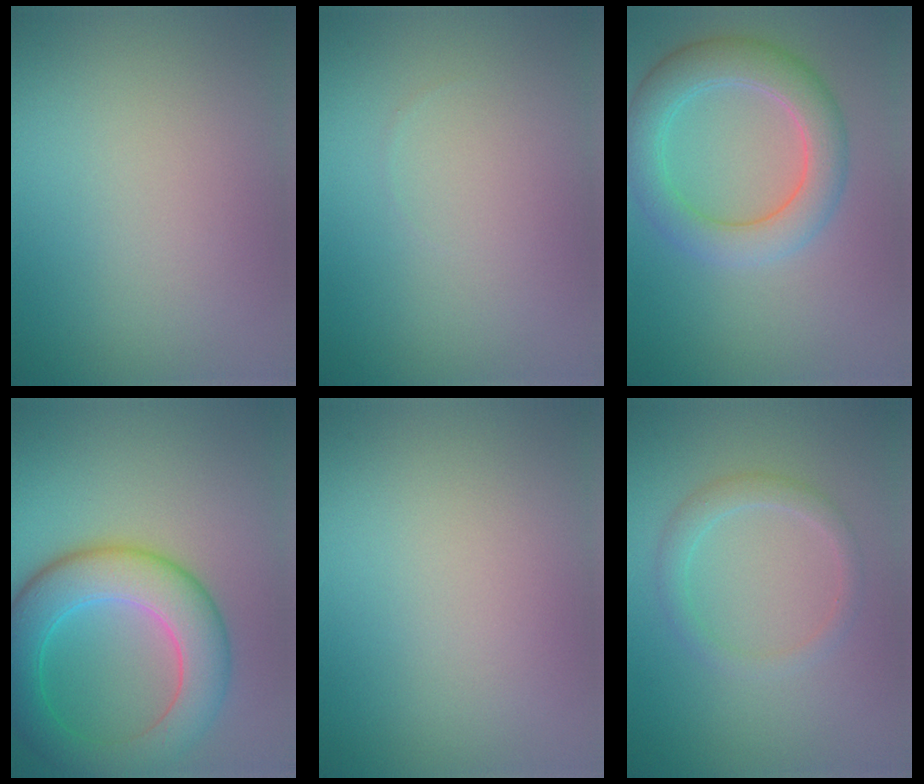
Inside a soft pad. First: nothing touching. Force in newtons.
{"total": 0.0}
{"total": 5.1, "press": 5.1, "slide": 0.2}
{"total": 7.7, "press": 7.7, "slide": 0.2}
{"total": 0.0}
{"total": 2.0, "press": 2.0, "slide": 0.2}